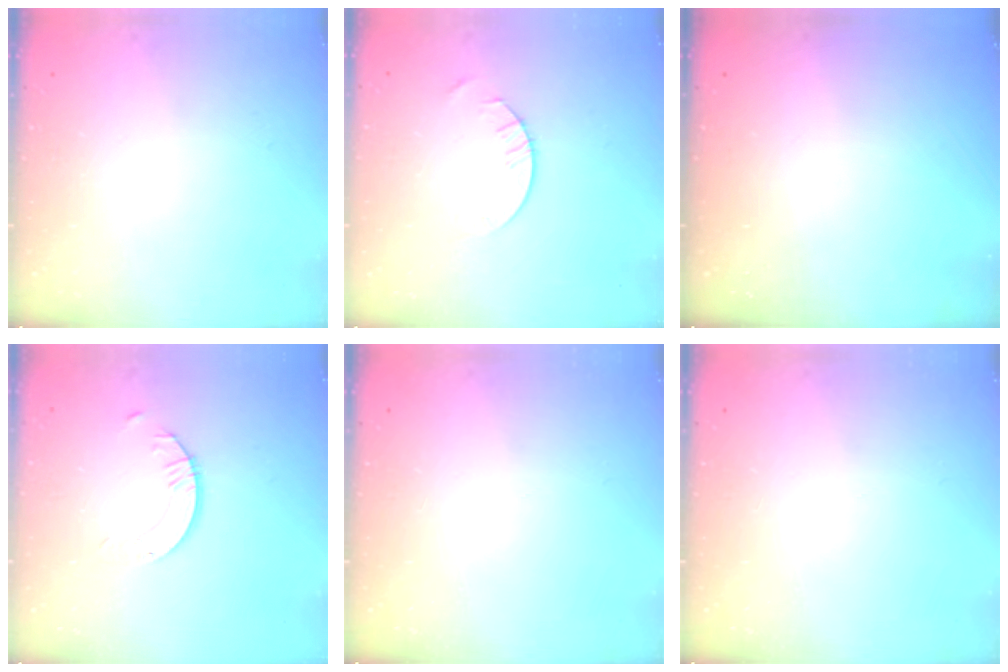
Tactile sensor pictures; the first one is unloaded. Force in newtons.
{"total": 2.0, "press": 2.0, "slide": 0.2}
{"total": 0.0}
{"total": 2.4, "press": 2.4, "slide": 0.2}
{"total": 0.0}
{"total": 0.0}